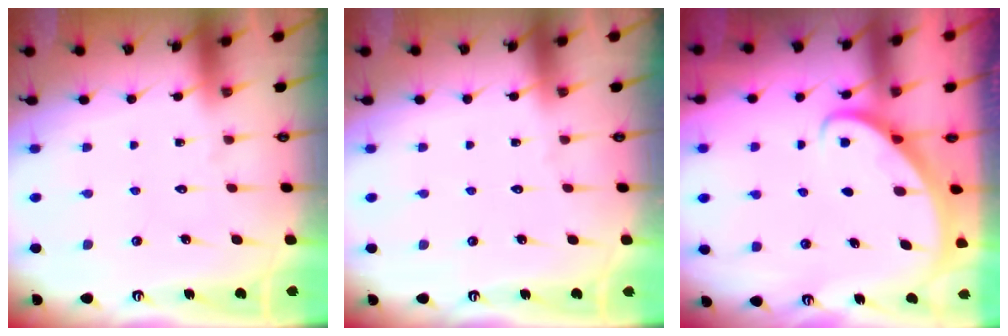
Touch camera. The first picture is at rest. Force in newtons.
{"total": 0.0}
{"total": 2.7, "press": 2.7, "slide": 0.1}